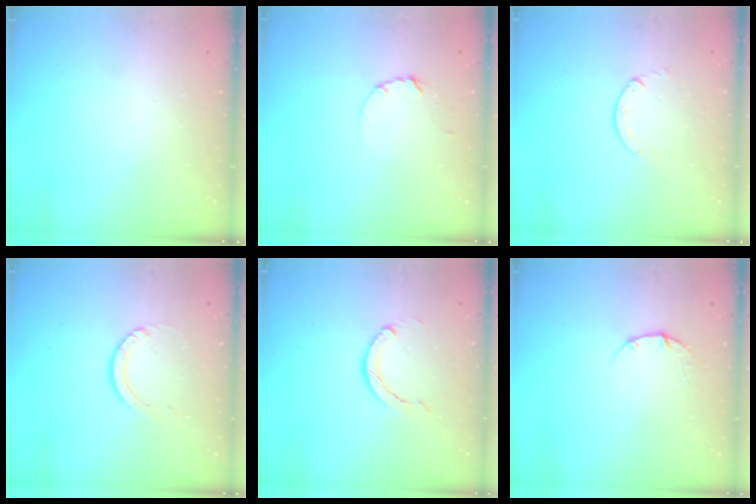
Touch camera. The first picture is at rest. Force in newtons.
{"total": 3.5, "press": 3.5, "slide": 0.4}
{"total": 0.6, "press": 0.5, "slide": 0.1}
{"total": 4.0, "press": 4.0, "slide": 0.2}
{"total": 3.9, "press": 3.8, "slide": 0.4}
{"total": 3.4, "press": 3.4, "slide": 0.4}